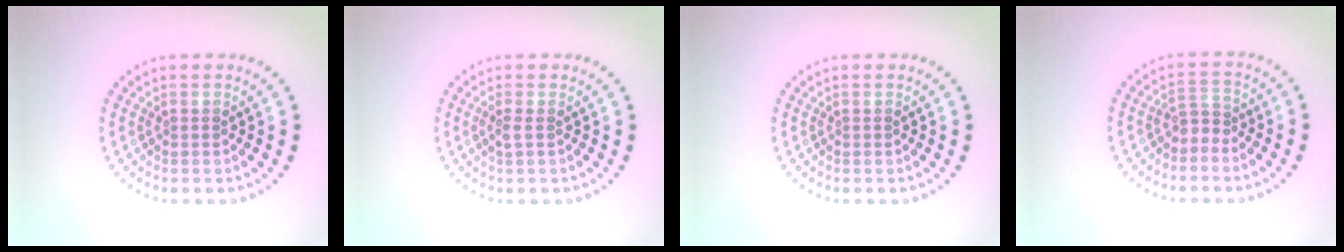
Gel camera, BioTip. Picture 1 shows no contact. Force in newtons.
{"total": 0.9, "press": 0.6, "slide": 0.7}
{"total": 0.0}
{"total": 1.6, "press": 1.1, "slide": 1.1}